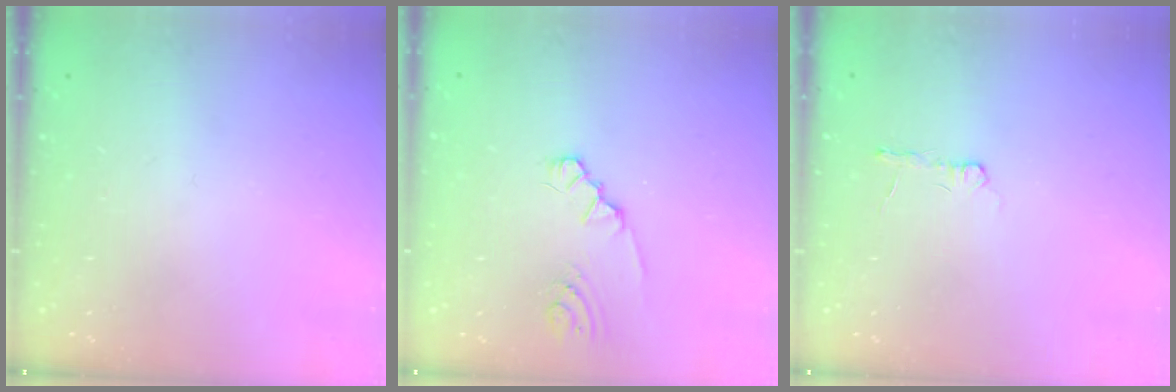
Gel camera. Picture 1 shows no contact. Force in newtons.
{"total": 1.9, "press": 1.9, "slide": 0.2}
{"total": 2.7, "press": 2.7, "slide": 0.4}